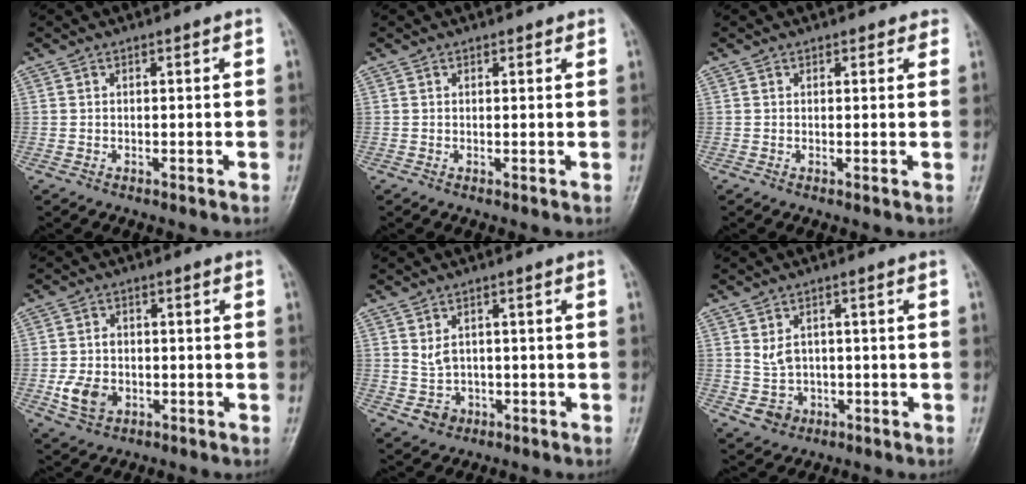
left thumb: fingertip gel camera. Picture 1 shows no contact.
{"total": 0.7, "force": [0.6, 0.4, 0.1], "torque": [0.000, -0.004, 0.005]}
{"total": 1.6, "force": [1.2, 1.0, 0.1], "torque": [0.020, -0.005, 0.004]}
{"total": 6.5, "force": [-1.7, 4.9, 3.9], "torque": [-0.064, 0.004, -0.027]}
{"total": 3.6, "force": [0.0, 3.1, 1.9], "torque": [-0.018, 0.001, 0.009]}
{"total": 4.5, "force": [-0.1, 4.0, 2.2], "torque": [-0.018, 0.003, 0.008]}